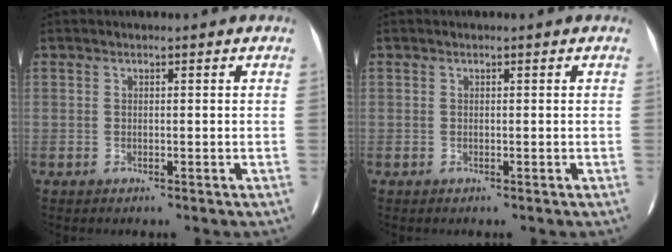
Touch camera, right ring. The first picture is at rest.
{"total": 0.0}